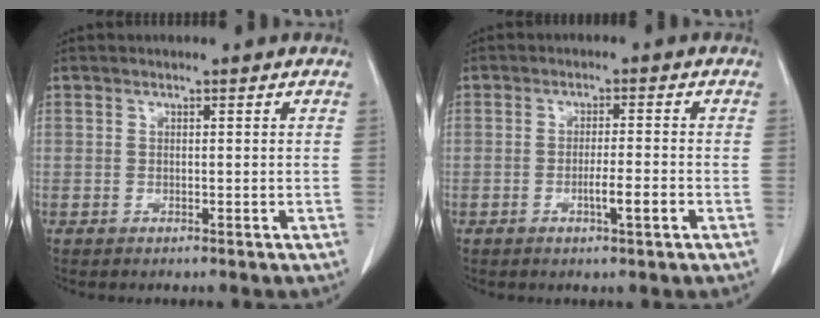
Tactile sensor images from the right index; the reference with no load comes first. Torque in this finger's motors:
{"motor_torque": [0.83, -0.62, 0.43, 0.12]}